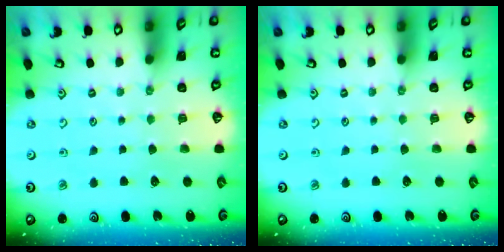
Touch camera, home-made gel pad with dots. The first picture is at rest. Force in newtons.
{"total": 0.0}